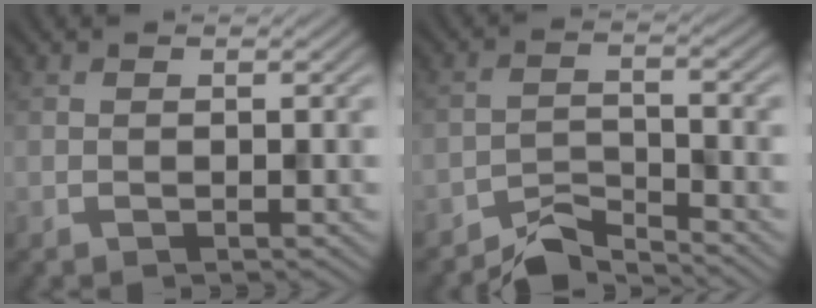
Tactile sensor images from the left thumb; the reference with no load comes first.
{"total": 4.4, "force": [-4.1, 0.7, 1.3], "torque": [-0.023, -0.001, -0.086]}